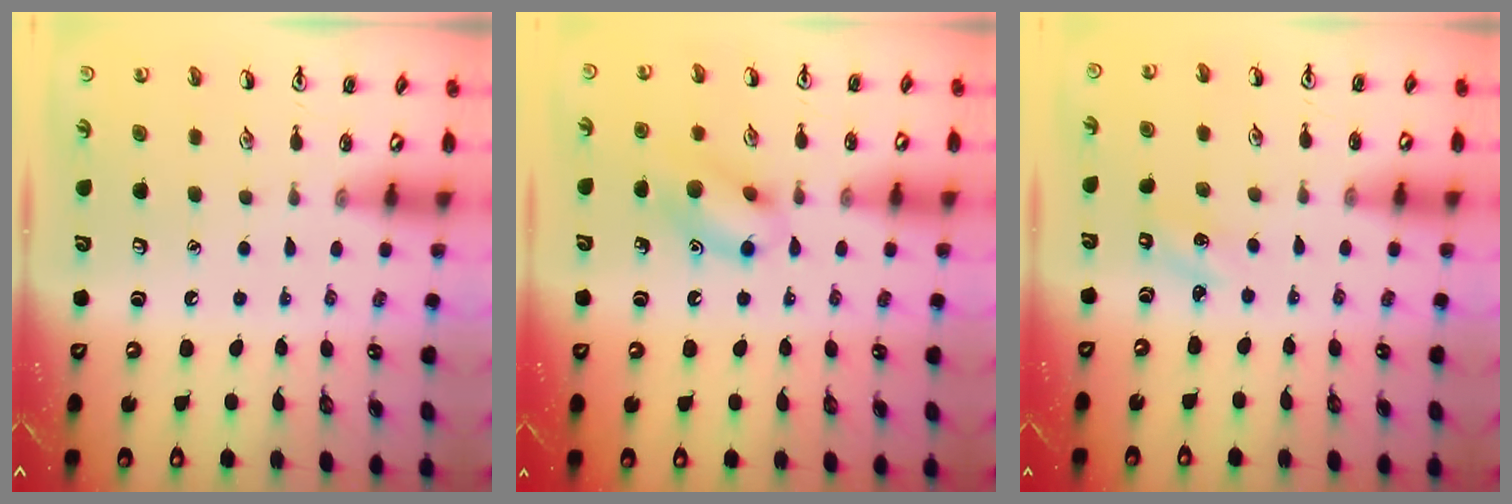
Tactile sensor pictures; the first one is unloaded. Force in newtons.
{"total": 12.0, "press": 11.9, "slide": 0.7}
{"total": 1.3, "press": 1.2, "slide": 0.4}